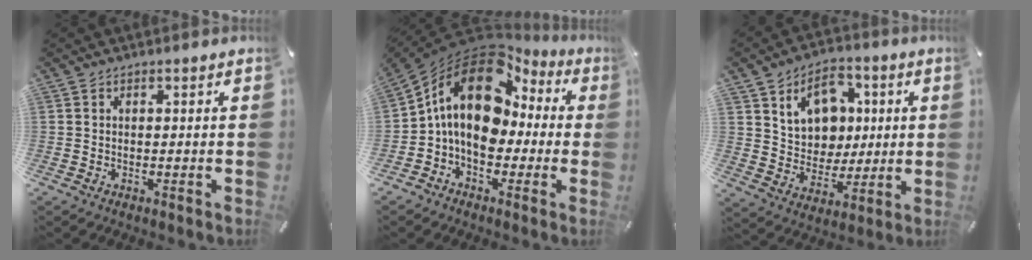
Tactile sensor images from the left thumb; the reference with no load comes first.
{"total": 17.4, "force": [2.9, 12.9, 11.4], "torque": [-0.216, -0.008, 0.049]}
{"total": 11.8, "force": [4.6, 9.9, 4.3], "torque": [-0.074, -0.015, 0.092]}